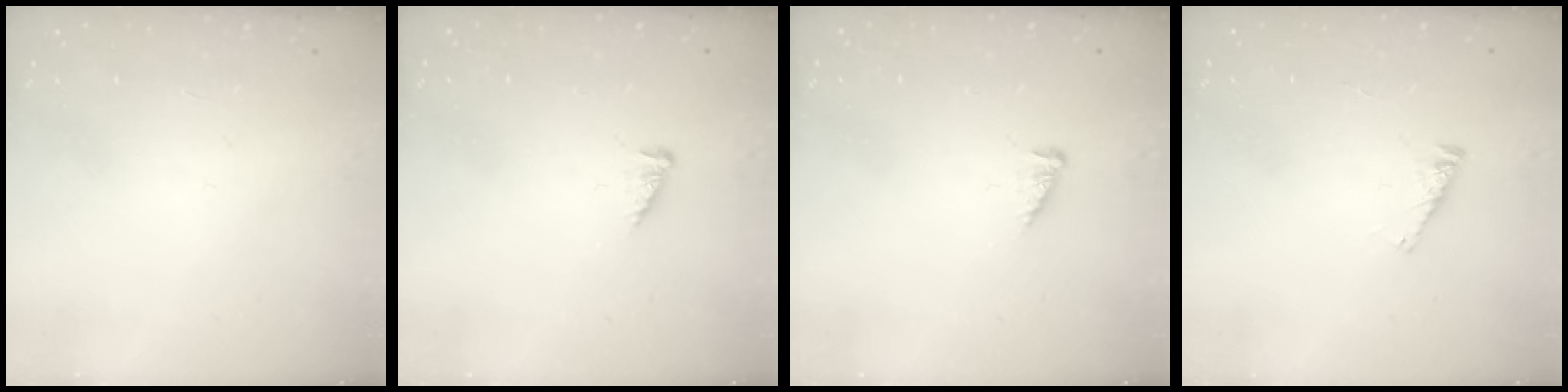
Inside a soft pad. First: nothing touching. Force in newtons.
{"total": 3.0, "press": 3.0, "slide": 0.3}
{"total": 3.0, "press": 3.0, "slide": 0.3}
{"total": 2.3, "press": 2.3, "slide": 0.2}